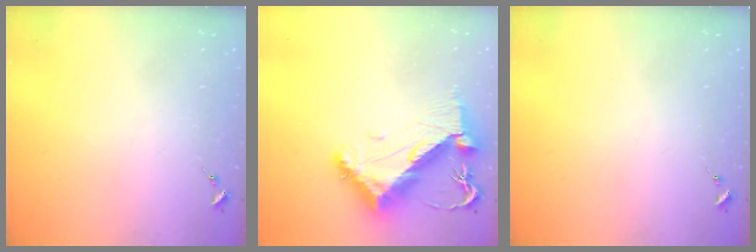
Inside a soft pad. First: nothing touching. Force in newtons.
{"total": 11.4, "press": 11.4, "slide": 1.2}
{"total": 0.0}